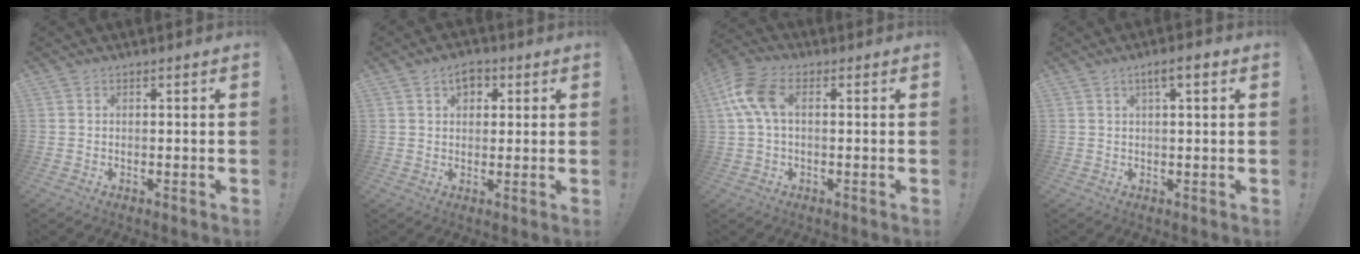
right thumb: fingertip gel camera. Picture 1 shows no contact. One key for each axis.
{"total": 5.1, "fx": 2.3, "fy": 3.6, "fz": 2.8, "tx": -0.035, "ty": 0.000, "tz": 0.039}
{"total": 10.4, "fx": 2.1, "fy": 5.8, "fz": 8.3, "tx": -0.178, "ty": 0.007, "tz": 0.043}
{"total": 4.2, "fx": 1.7, "fy": 0.8, "fz": 3.7, "tx": -0.057, "ty": -0.003, "tz": 0.024}